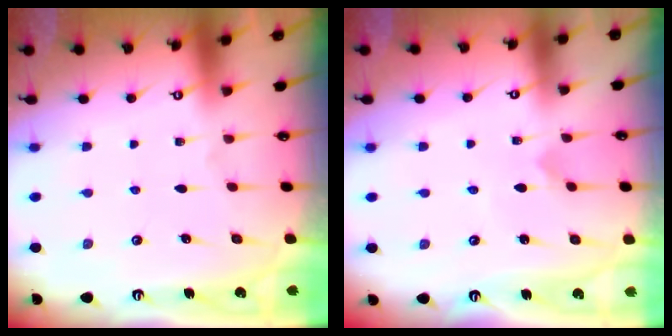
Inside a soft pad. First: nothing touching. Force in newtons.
{"total": 2.3, "press": 2.3, "slide": 0.2}